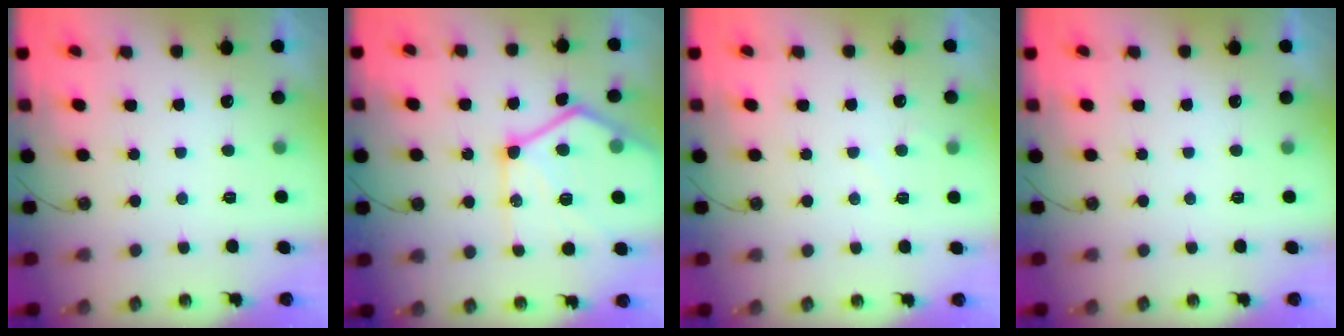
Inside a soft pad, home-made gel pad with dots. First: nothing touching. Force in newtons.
{"total": 21.5, "press": 21.4, "slide": 2.4}
{"total": 2.9, "press": 2.9, "slide": 0.3}
{"total": 0.0}